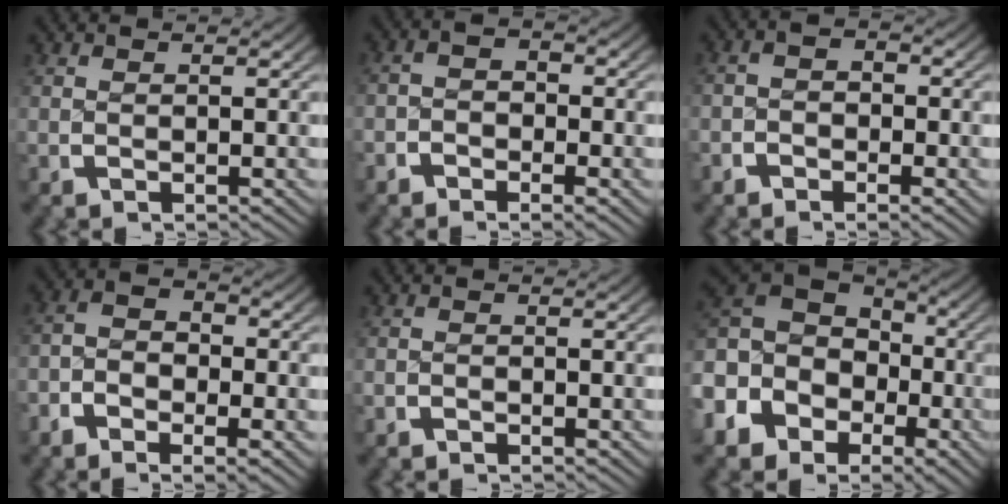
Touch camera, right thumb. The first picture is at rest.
{"total": 2.6, "force": [-1.5, 1.5, 1.5], "torque": [-0.015, -0.001, -0.031]}
{"total": 2.3, "force": [-1.3, 1.3, 1.3], "torque": [-0.013, 0.001, -0.028]}
{"total": 4.3, "force": [-1.6, 2.7, 3.0], "torque": [-0.049, -0.004, -0.036]}
{"total": 0.7, "force": [-0.7, 0.1, -0.1], "torque": [0.005, 0.002, -0.015]}
{"total": 11.8, "force": [1.0, 9.4, 7.0], "torque": [-0.161, -0.010, 0.020]}